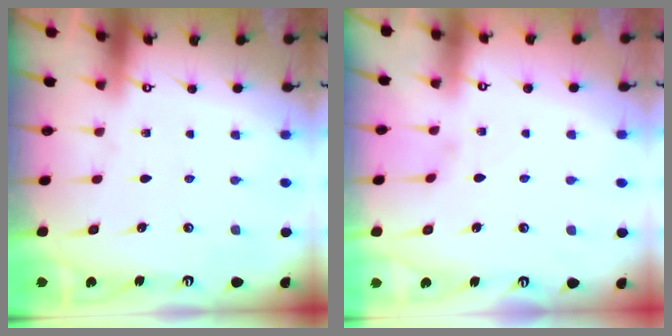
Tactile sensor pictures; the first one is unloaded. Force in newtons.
{"total": 0.0}